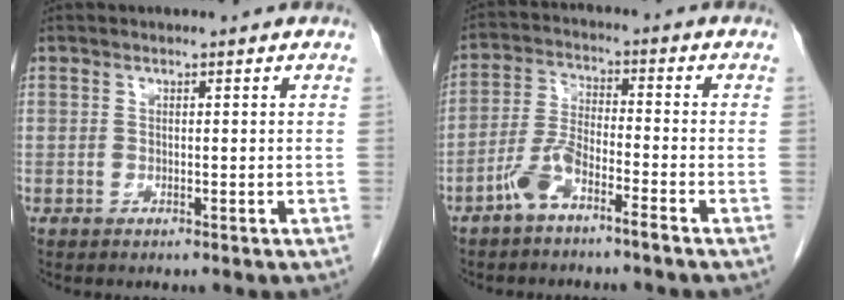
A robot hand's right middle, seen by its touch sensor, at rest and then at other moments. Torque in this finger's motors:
{"motor_torque": [0.84, -0.97, 0.27, 0.08]}